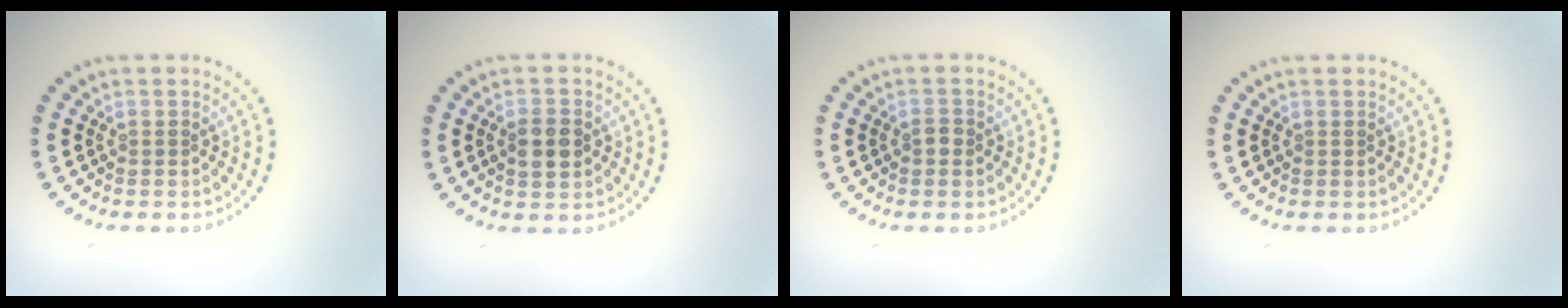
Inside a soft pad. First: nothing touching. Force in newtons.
{"total": 2.6, "press": 2.6, "slide": 0.4}
{"total": 0.8, "press": 0.8, "slide": 0.1}
{"total": 0.0}